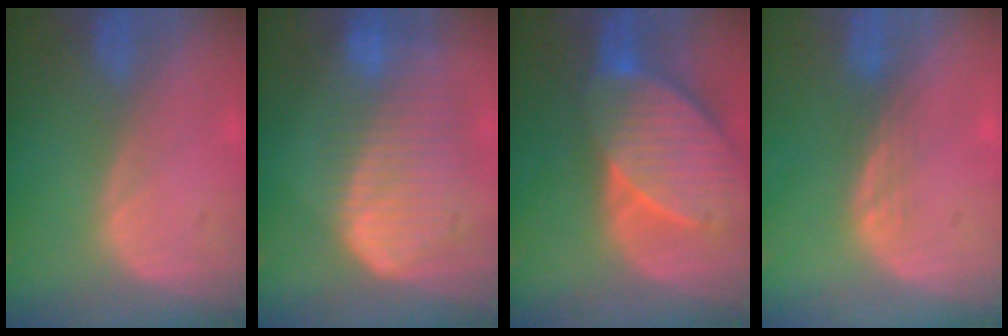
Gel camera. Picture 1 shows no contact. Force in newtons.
{"total": 10.1, "press": 8.7, "slide": 5.2}
{"total": 10.4, "press": 9.1, "slide": 5.0}
{"total": 1.8, "press": 1.7, "slide": 0.2}